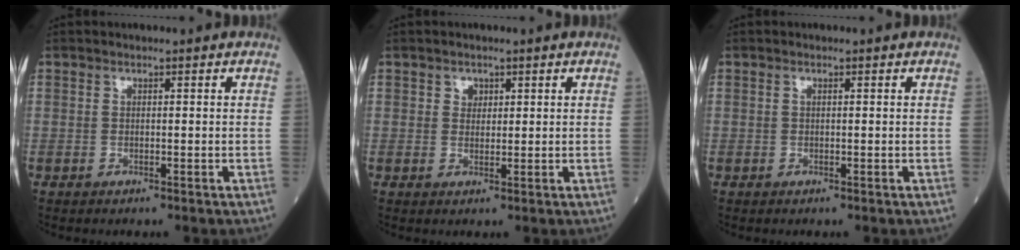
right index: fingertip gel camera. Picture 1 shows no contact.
{"total": 1.5, "force": [0.8, 1.2, 0.5], "torque": [-0.002, -0.001, 0.010]}
{"total": 0.0}